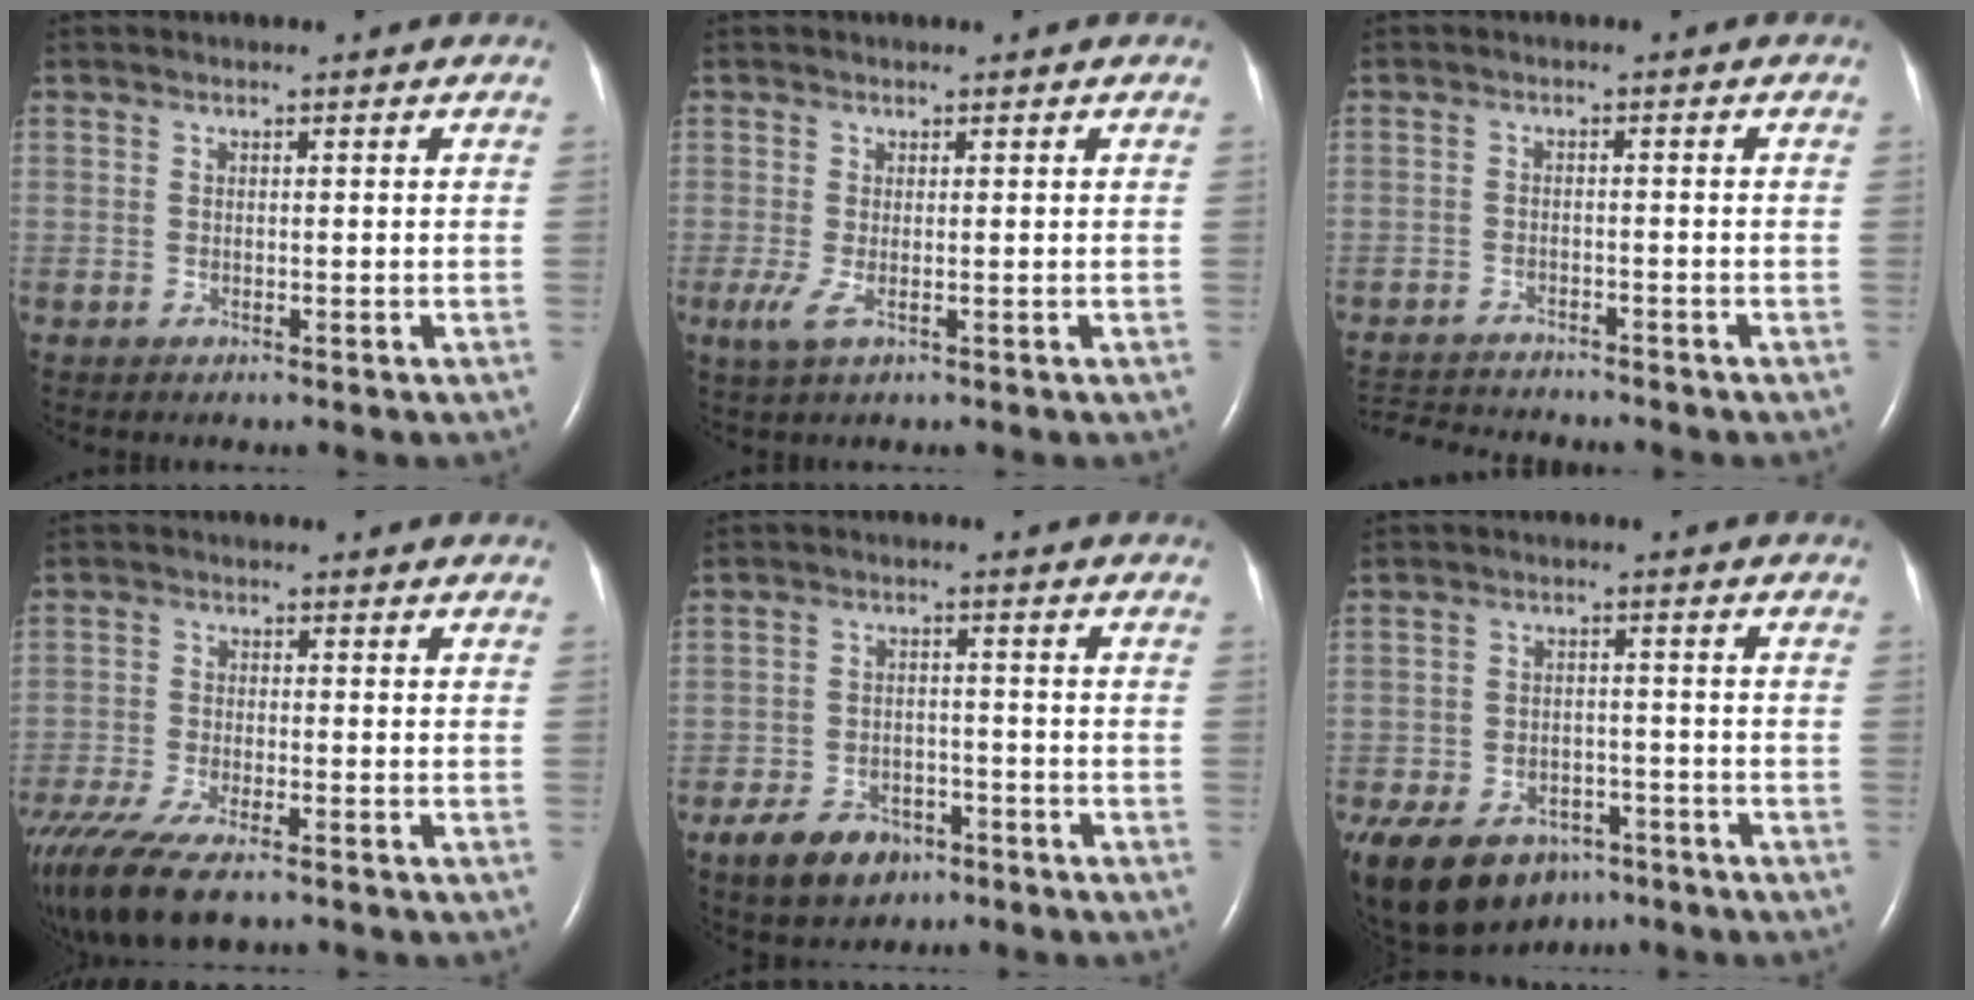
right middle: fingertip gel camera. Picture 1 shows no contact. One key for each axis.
{"total": 2.1, "fx": -0.5, "fy": 0.3, "fz": 2.1, "tx": -0.050, "ty": -0.009, "tz": -0.009}
{"total": 7.9, "fx": -7.6, "fy": 1.1, "fz": 1.8, "tx": -0.028, "ty": -0.004, "tz": -0.120}
{"total": 13.5, "fx": -10.2, "fy": 3.5, "fz": 8.2, "tx": -0.165, "ty": -0.033, "tz": -0.170}
{"total": 7.2, "fx": -4.6, "fy": 4.4, "fz": 3.4, "tx": -0.069, "ty": 0.000, "tz": -0.071}
{"total": 17.8, "fx": -11.2, "fy": 11.3, "fz": 7.9, "tx": -0.227, "ty": -0.012, "tz": -0.162}